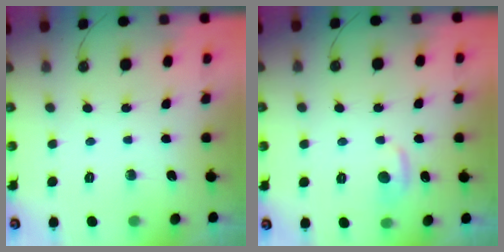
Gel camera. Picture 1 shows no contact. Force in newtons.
{"total": 0.9, "press": 0.4, "slide": 0.8}